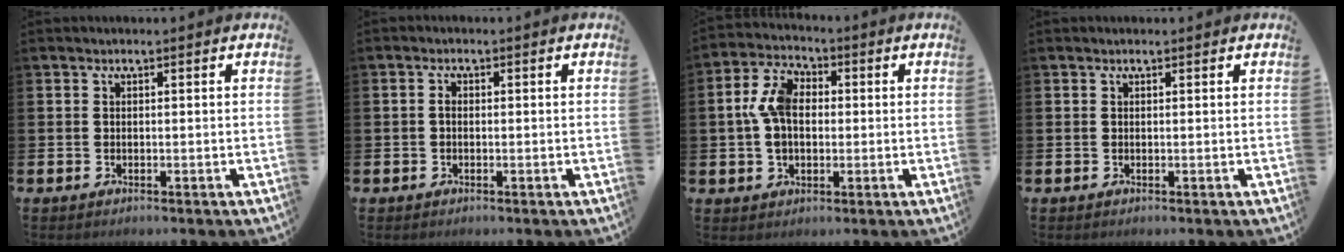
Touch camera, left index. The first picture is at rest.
{"total": 1.2, "force": [-0.1, 0.9, 0.8], "torque": [0.000, -0.001, -0.006]}
{"total": 6.9, "force": [1.1, 4.7, 4.9], "torque": [-0.122, 0.015, 0.016]}
{"total": 0.0}